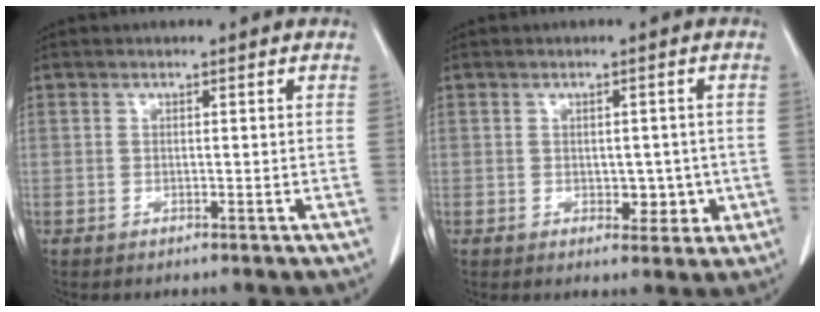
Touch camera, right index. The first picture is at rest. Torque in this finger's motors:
{"motor_torque": [0.05, 0.14, -0.01, 0.03]}